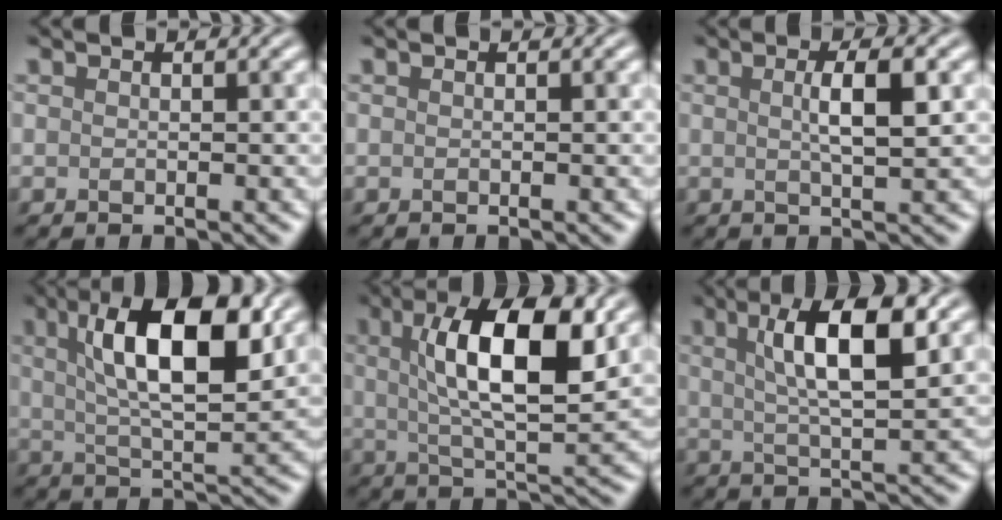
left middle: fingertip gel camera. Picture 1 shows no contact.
{"total": 0.0}
{"total": 3.0, "force": [0.1, 0.5, 2.9], "torque": [-0.050, 0.007, 0.008]}
{"total": 10.0, "force": [2.8, 3.2, 9.0], "torque": [-0.149, 0.012, 0.051]}
{"total": 9.5, "force": [2.0, 2.9, 8.9], "torque": [-0.144, 0.010, 0.042]}
{"total": 7.1, "force": [2.0, 1.6, 6.6], "torque": [-0.105, 0.012, 0.041]}